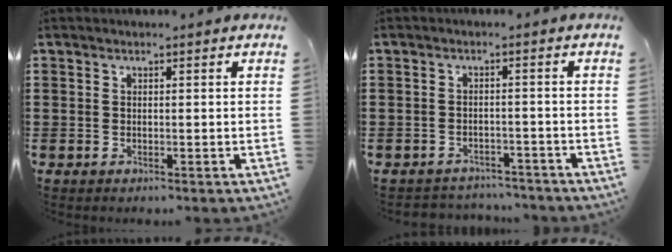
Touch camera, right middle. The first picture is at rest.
{"total": 2.4, "force": [-2.4, 0.5, -0.2], "torque": [-0.005, 0.000, -0.053]}